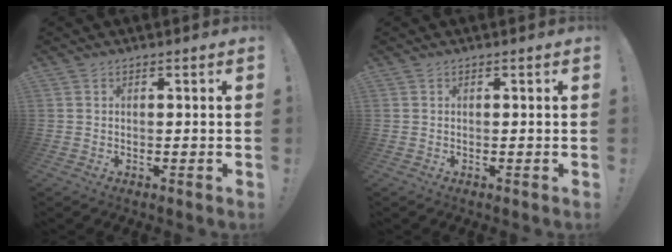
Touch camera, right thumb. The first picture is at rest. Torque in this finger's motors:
{"motor_torque": [-0.02, 0.02, 0.00, 0.00, 0.00]}